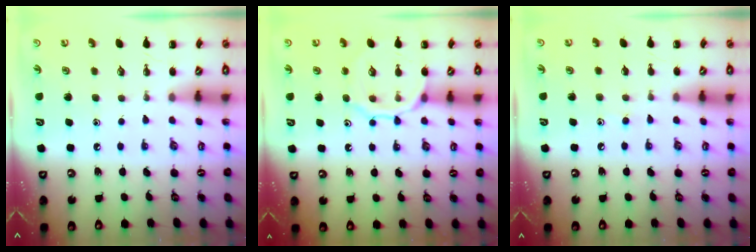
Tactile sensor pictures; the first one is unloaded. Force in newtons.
{"total": 11.4, "press": 11.4, "slide": 0.8}
{"total": 5.7, "press": 5.4, "slide": 1.9}